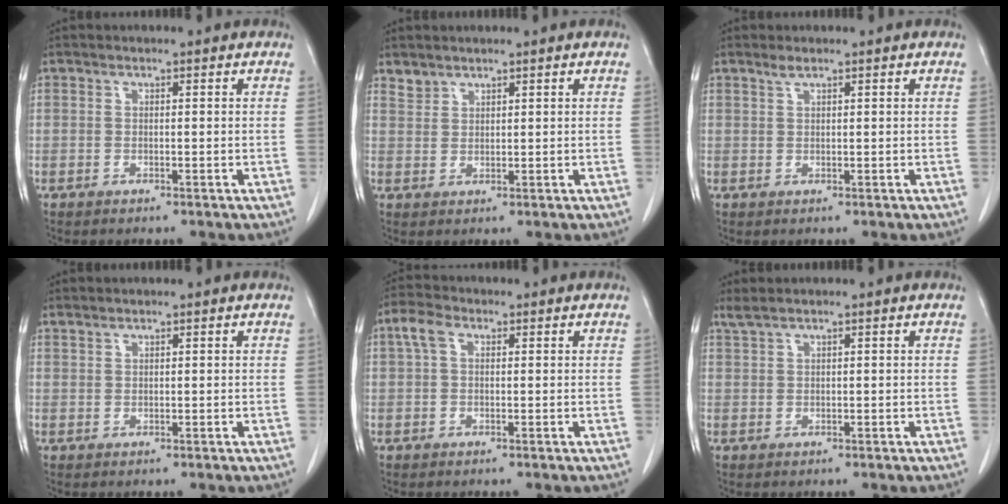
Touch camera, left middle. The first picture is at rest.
{"total": 1.8, "force": [1.7, 0.7, -0.2], "torque": [0.006, 0.005, 0.033]}
{"total": 1.0, "force": [0.8, 0.1, 0.6], "torque": [-0.015, 0.003, 0.019]}
{"total": 0.8, "force": [0.8, 0.0, 0.0], "torque": [-0.005, 0.002, 0.020]}
{"total": 2.9, "force": [1.0, 1.7, 2.2], "torque": [-0.053, 0.022, 0.022]}
{"total": 1.3, "force": [1.1, -0.2, 0.7], "torque": [-0.019, 0.012, 0.027]}